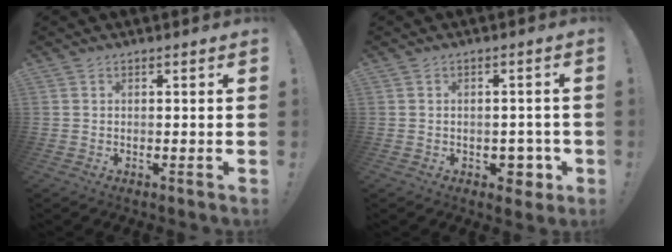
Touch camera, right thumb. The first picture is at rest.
{"total": 5.4, "force": [-1.3, 4.4, 2.9], "torque": [-0.025, 0.009, -0.017]}